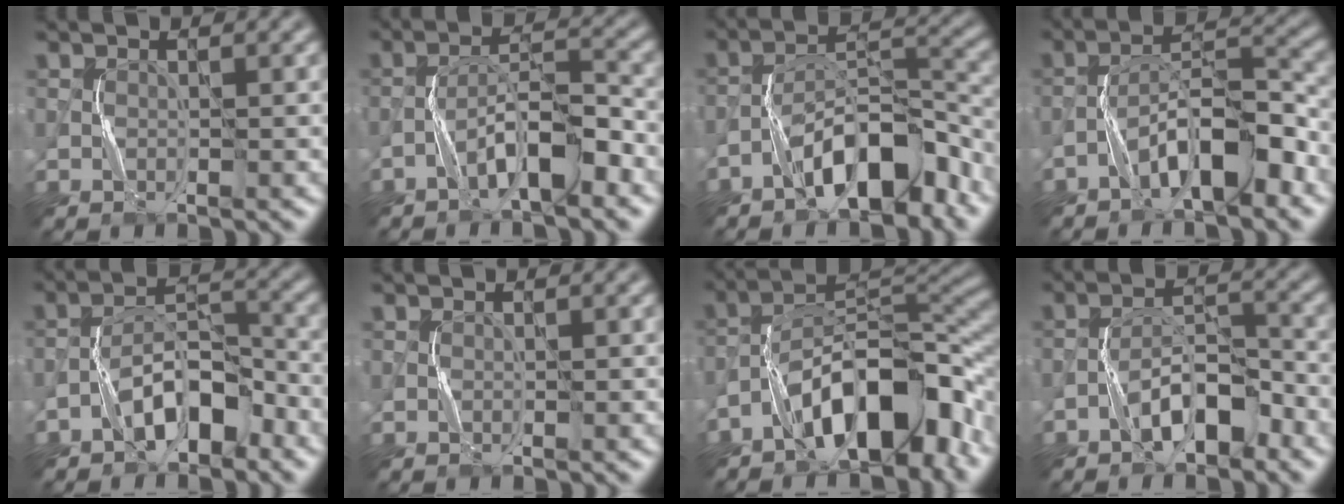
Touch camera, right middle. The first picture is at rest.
{"total": 5.2, "force": [-3.1, 1.2, 4.0], "torque": [-0.068, 0.019, -0.055]}
{"total": 7.6, "force": [-4.7, 2.7, 5.3], "torque": [-0.081, 0.019, -0.084]}
{"total": 6.5, "force": [-3.8, 1.8, 4.9], "torque": [-0.082, 0.023, -0.068]}
{"total": 5.6, "force": [-3.3, 2.4, 3.8], "torque": [-0.055, 0.020, -0.061]}
{"total": 0.0}
{"total": 10.7, "force": [-6.0, 4.1, 7.8], "torque": [-0.111, 0.022, -0.113]}
{"total": 4.9, "force": [-3.0, 1.9, 3.3], "torque": [-0.048, 0.018, -0.054]}